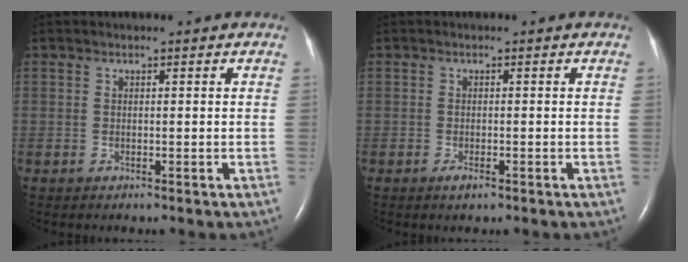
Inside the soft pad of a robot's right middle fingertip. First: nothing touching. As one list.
[{"total": 1.2, "force": [-0.7, 0.3, 0.9], "torque": [-0.018, -0.002, -0.010]}]